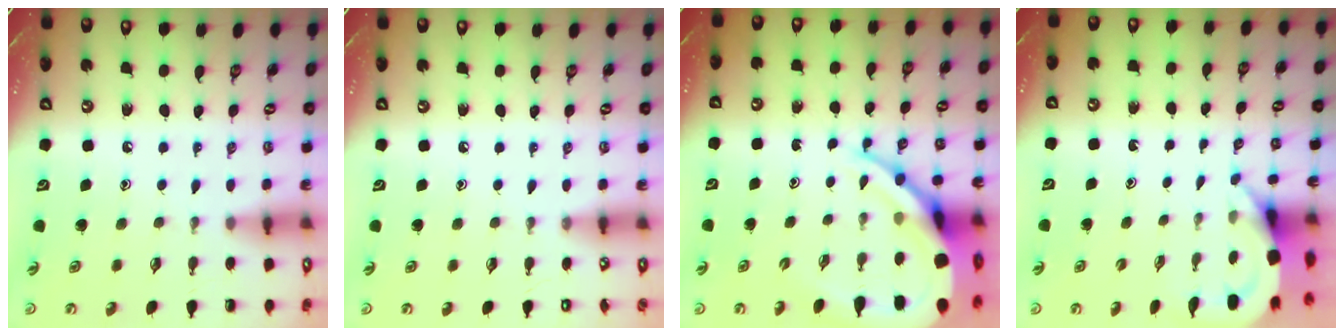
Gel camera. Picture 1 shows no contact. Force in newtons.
{"total": 0.0}
{"total": 12.8, "press": 12.8, "slide": 1.3}
{"total": 3.6, "press": 3.6, "slide": 0.2}